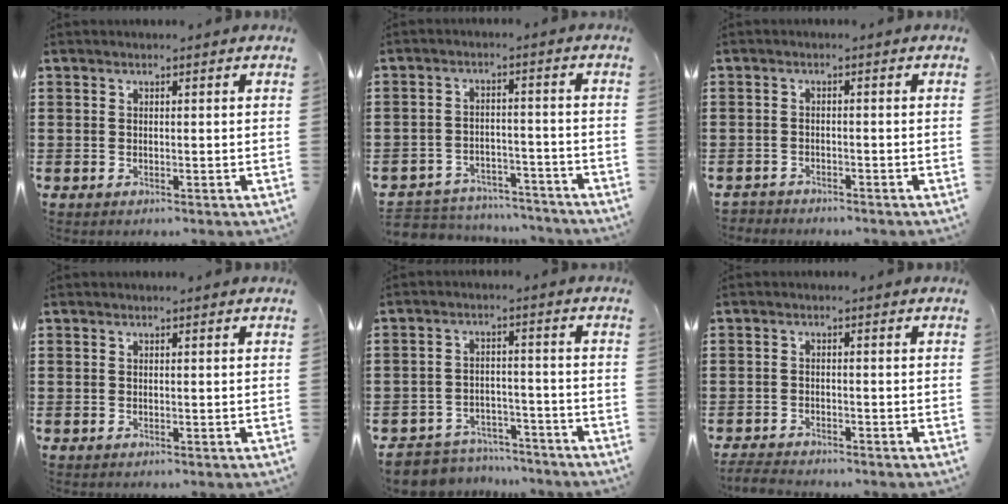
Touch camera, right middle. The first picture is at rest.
{"total": 4.9, "force": [-4.8, 0.9, -0.1], "torque": [-0.008, 0.009, -0.103]}
{"total": 1.7, "force": [-1.7, 0.2, -0.2], "torque": [-0.003, 0.000, -0.039]}
{"total": 0.0}
{"total": 4.8, "force": [-4.7, 0.9, -0.2], "torque": [-0.008, 0.007, -0.101]}
{"total": 2.5, "force": [-2.5, 0.2, 0.3], "torque": [-0.008, -0.001, -0.052]}